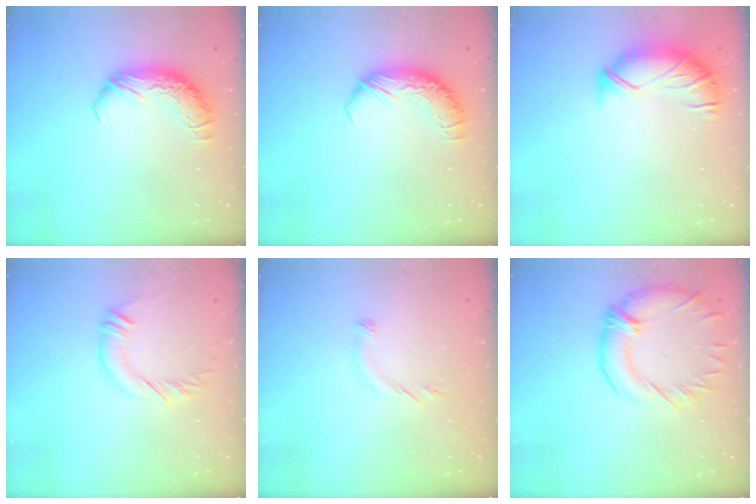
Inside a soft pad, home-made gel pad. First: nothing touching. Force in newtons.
{"total": 0.0}
{"total": 2.5, "press": 1.9, "slide": 1.7}
{"total": 2.8, "press": 2.8, "slide": 0.2}
{"total": 5.3, "press": 5.1, "slide": 1.2}
{"total": 4.3, "press": 3.5, "slide": 2.4}